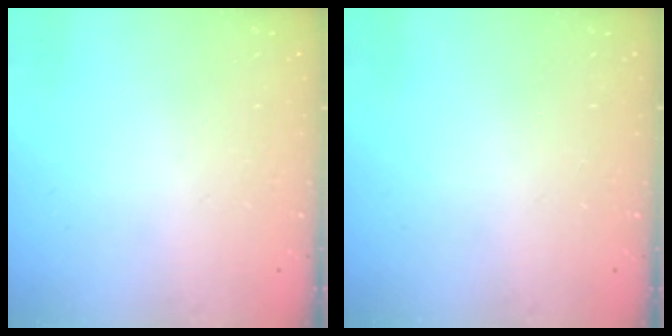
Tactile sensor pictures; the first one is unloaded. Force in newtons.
{"total": 0.0}